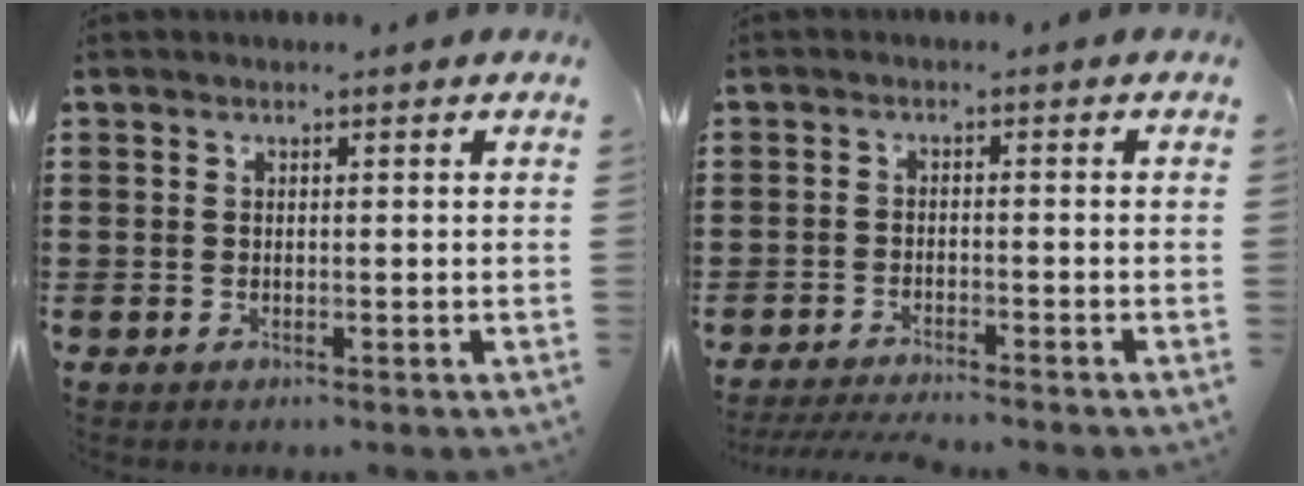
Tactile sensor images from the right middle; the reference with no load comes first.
{"total": 3.3, "force": [-3.2, 0.1, 0.6], "torque": [-0.018, -0.004, -0.068]}